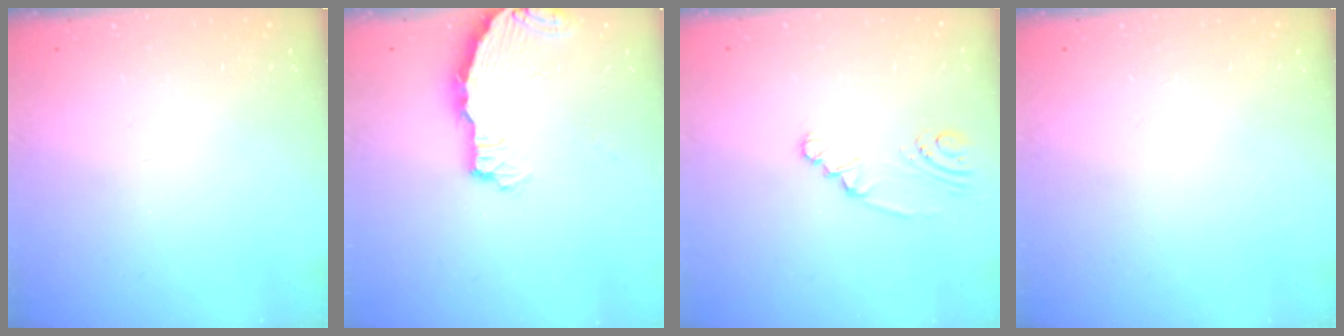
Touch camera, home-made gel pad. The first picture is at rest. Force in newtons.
{"total": 4.0, "press": 4.0, "slide": 0.5}
{"total": 2.6, "press": 2.4, "slide": 0.9}
{"total": 0.0}